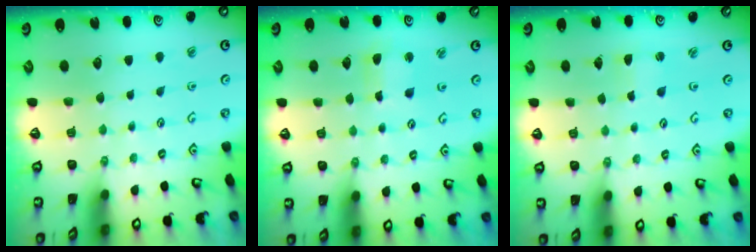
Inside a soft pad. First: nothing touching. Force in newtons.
{"total": 3.8, "press": 3.7, "slide": 0.4}
{"total": 2.1, "press": 2.1, "slide": 0.3}